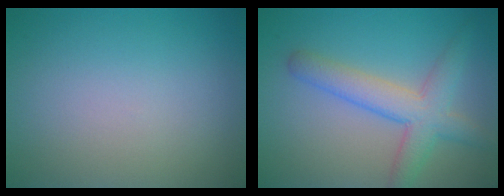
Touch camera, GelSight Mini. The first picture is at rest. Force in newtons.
{"total": 4.7, "press": 4.7, "slide": 0.2}